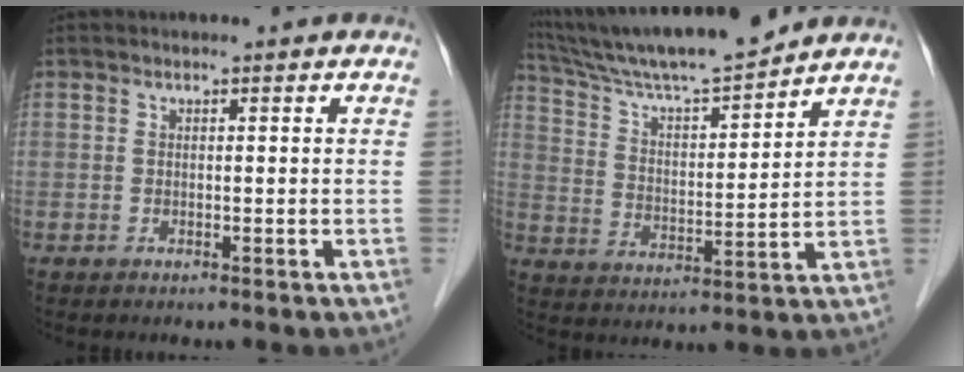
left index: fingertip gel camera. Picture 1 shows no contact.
{"total": 15.2, "force": [13.9, 0.2, 6.2], "torque": [-0.118, 0.005, 0.240]}